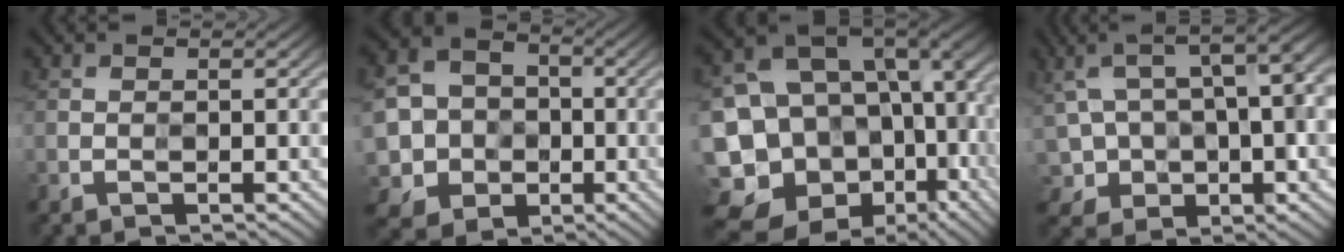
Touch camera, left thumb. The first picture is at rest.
{"total": 9.3, "force": [-2.2, 8.5, 3.2], "torque": [-0.086, -0.022, -0.067]}
{"total": 18.9, "force": [-4.0, 14.2, 11.8], "torque": [-0.268, -0.042, -0.004]}
{"total": 13.0, "force": [1.2, 7.5, 10.5], "torque": [-0.210, -0.011, 0.045]}